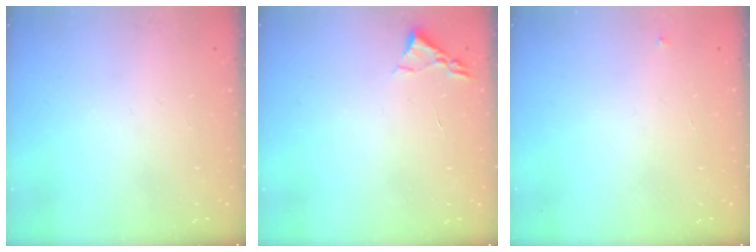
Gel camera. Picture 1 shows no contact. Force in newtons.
{"total": 2.4, "press": 2.3, "slide": 0.3}
{"total": 3.0, "press": 2.9, "slide": 0.4}